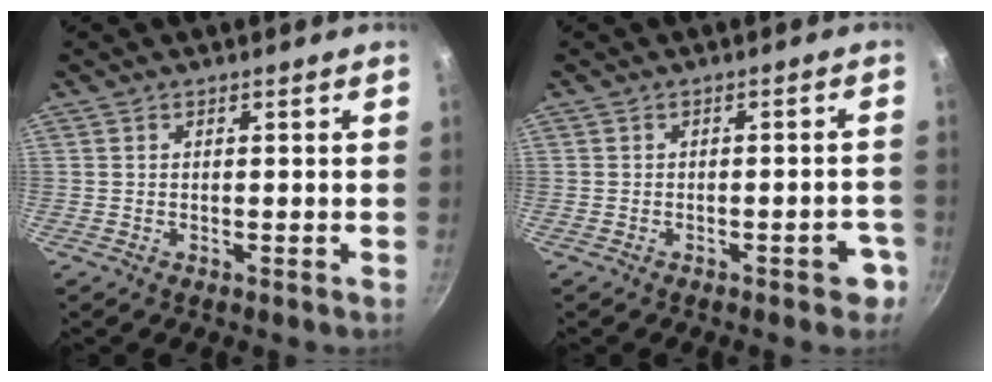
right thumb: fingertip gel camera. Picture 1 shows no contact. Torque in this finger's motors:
{"motor_torque": [0.55, 0.10, 0.36, -0.20, 0.03]}